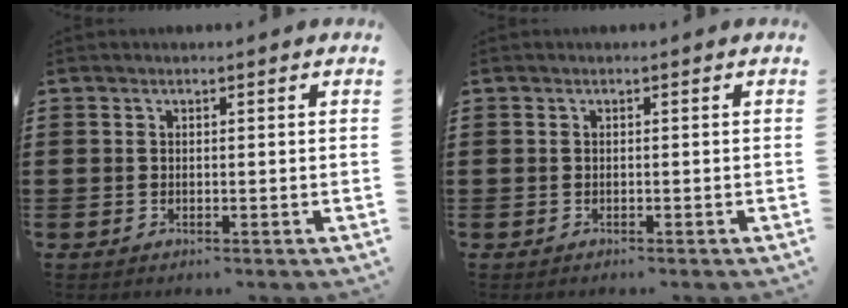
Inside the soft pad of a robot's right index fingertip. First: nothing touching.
{"total": 0.0}